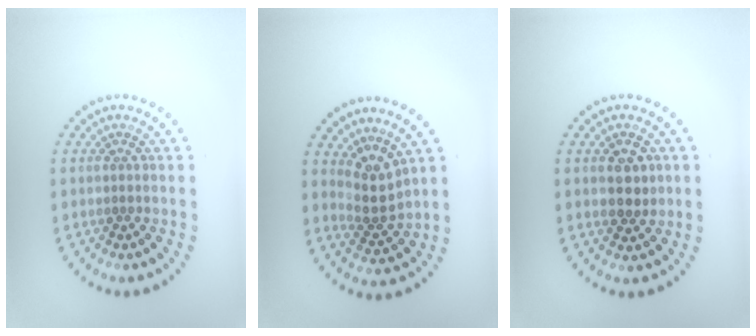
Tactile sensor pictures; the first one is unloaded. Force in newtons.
{"total": 2.9, "press": 2.2, "slide": 1.9}
{"total": 2.5, "press": 2.5, "slide": 0.3}